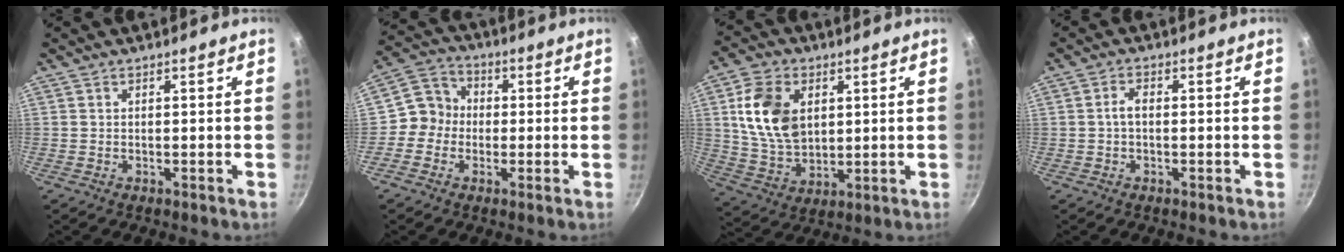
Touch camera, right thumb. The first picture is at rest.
{"total": 7.0, "force": [-0.8, 6.6, 2.2], "torque": [-0.001, 0.020, -0.037]}
{"total": 13.9, "force": [3.2, 9.7, 9.4], "torque": [-0.157, -0.015, 0.071]}
{"total": 2.4, "force": [-0.2, 1.3, 1.9], "torque": [-0.035, 0.012, -0.006]}